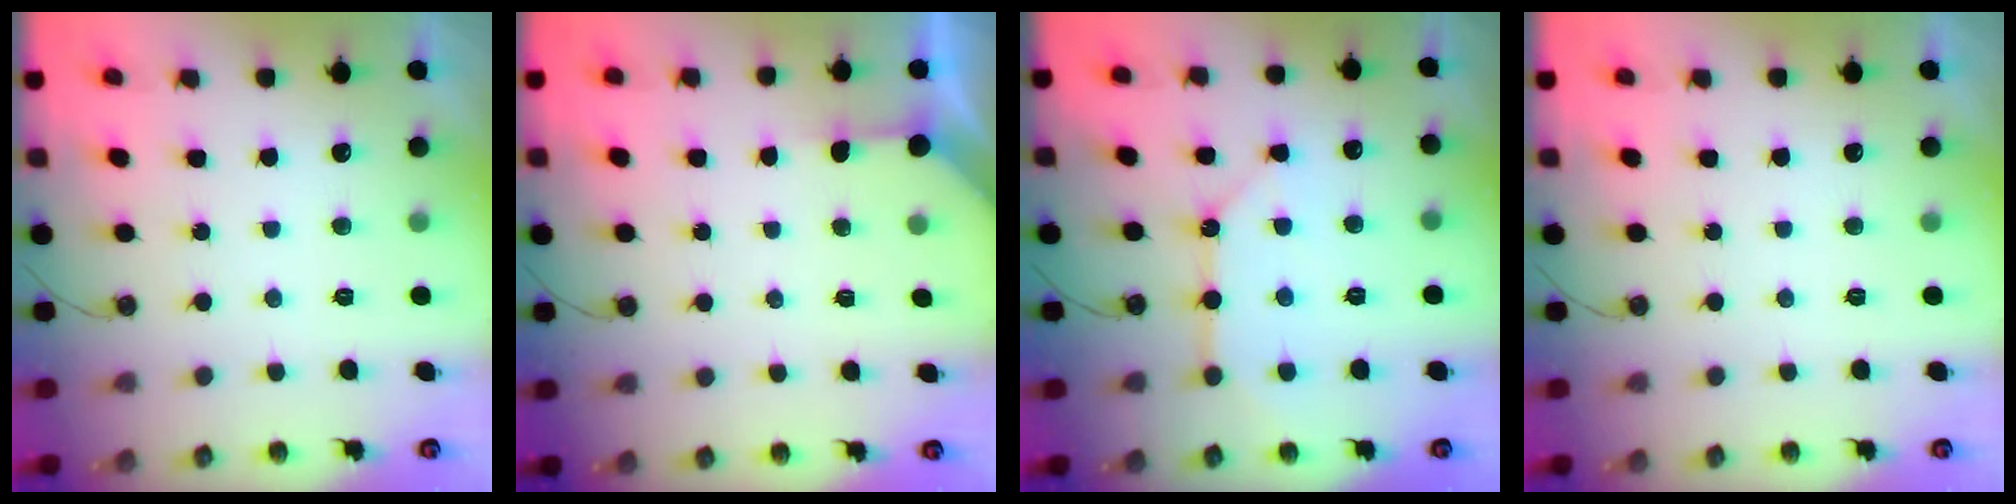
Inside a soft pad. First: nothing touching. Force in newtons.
{"total": 2.7, "press": 2.7, "slide": 0.4}
{"total": 9.9, "press": 9.9, "slide": 0.8}
{"total": 0.0}